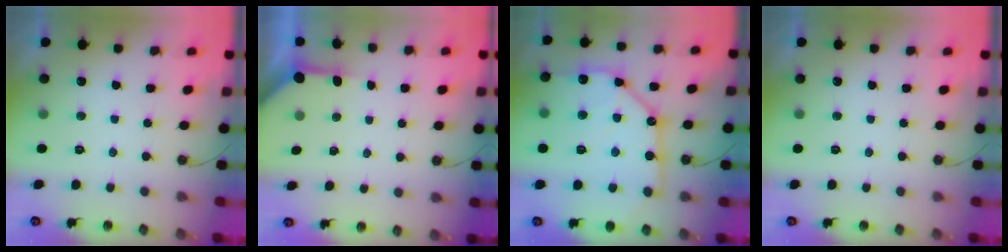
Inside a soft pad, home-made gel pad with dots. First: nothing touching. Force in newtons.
{"total": 3.2, "press": 3.2, "slide": 0.5}
{"total": 18.6, "press": 18.5, "slide": 2.3}
{"total": 0.0}